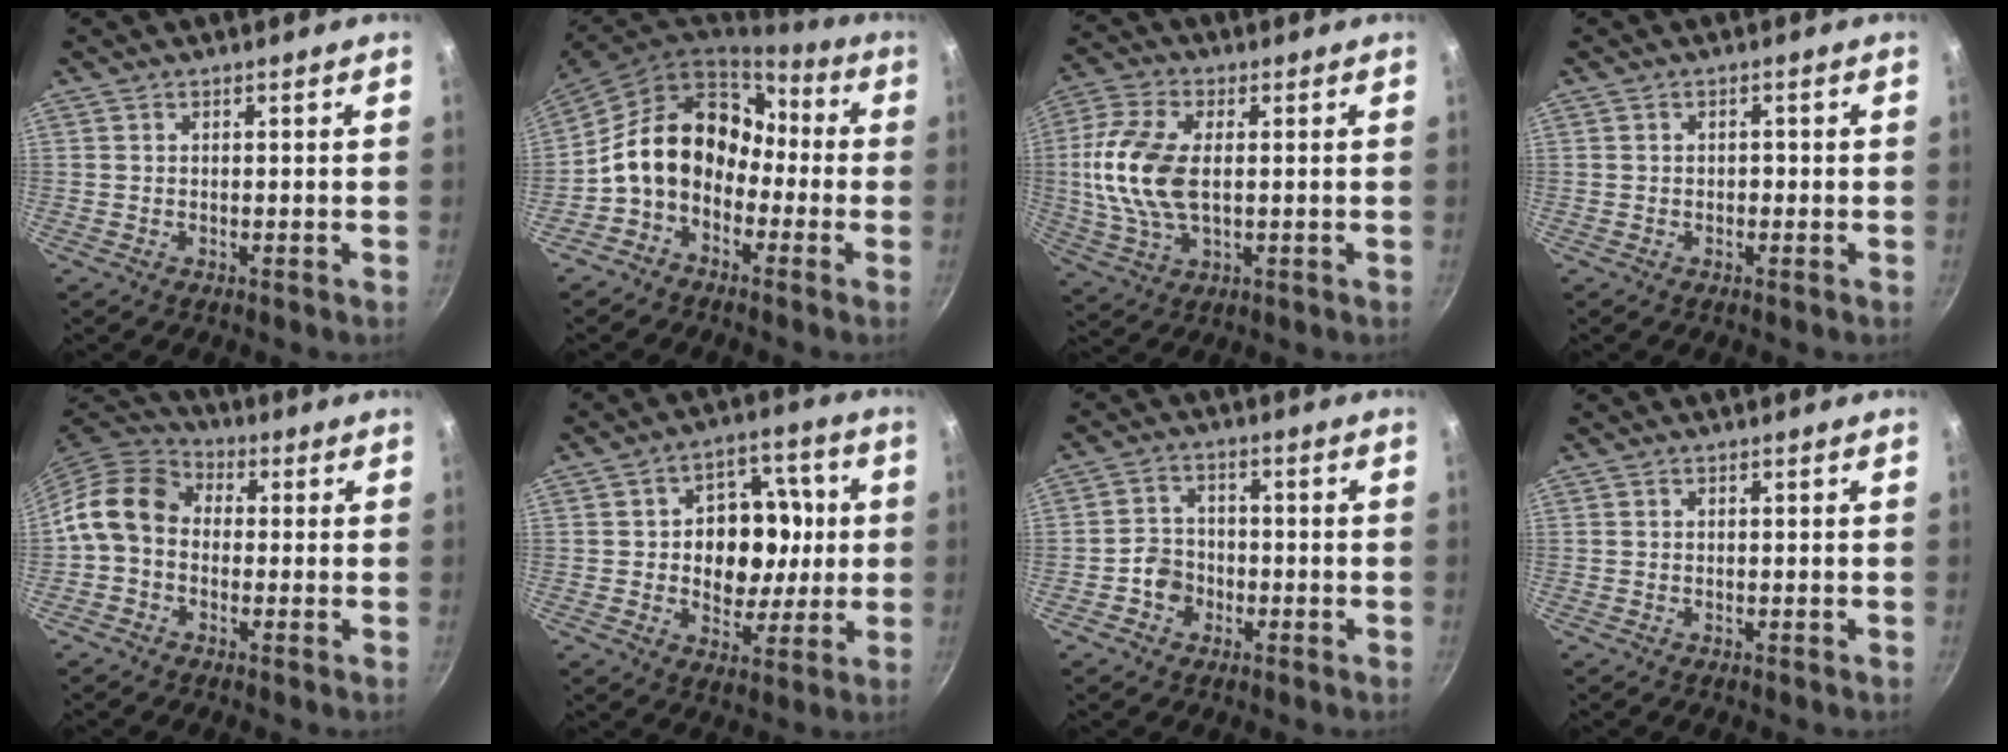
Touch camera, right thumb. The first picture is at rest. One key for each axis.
{"total": 15.8, "fx": -2.7, "fy": 12.4, "fz": 9.5, "tx": -0.139, "ty": 0.073, "tz": -0.063}
{"total": 13.6, "fx": 0.6, "fy": 7.4, "fz": 11.3, "tx": -0.234, "ty": 0.007, "tz": 0.006}
{"total": 1.0, "fx": -0.3, "fy": 0.8, "fz": 0.6, "tx": -0.006, "ty": 0.004, "tz": -0.005}
{"total": 10.5, "fx": -0.5, "fy": 8.3, "fz": 6.4, "tx": -0.098, "ty": 0.034, "tz": -0.032}
{"total": 14.8, "fx": 0.4, "fy": 11.3, "fz": 9.5, "tx": -0.093, "ty": 0.009, "tz": 0.005}
{"total": 4.7, "fx": -1.9, "fy": 4.0, "fz": 1.6, "tx": -0.002, "ty": 0.025, "tz": -0.037}
{"total": 0.0}